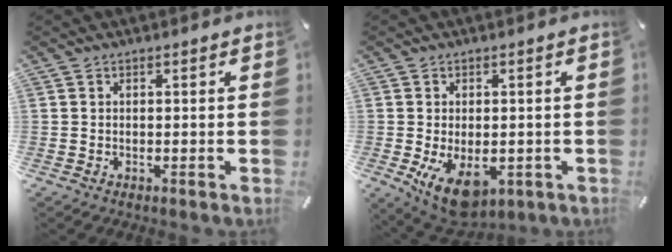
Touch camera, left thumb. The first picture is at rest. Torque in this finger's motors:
{"motor_torque": [0.67, 1.33, 0.56, -0.26, 0.17]}